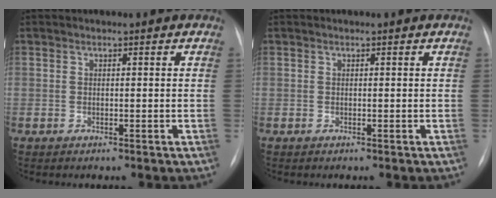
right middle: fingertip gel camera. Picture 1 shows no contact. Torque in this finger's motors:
{"motor_torque": [-0.15, 0.10, -0.01, 0.00]}